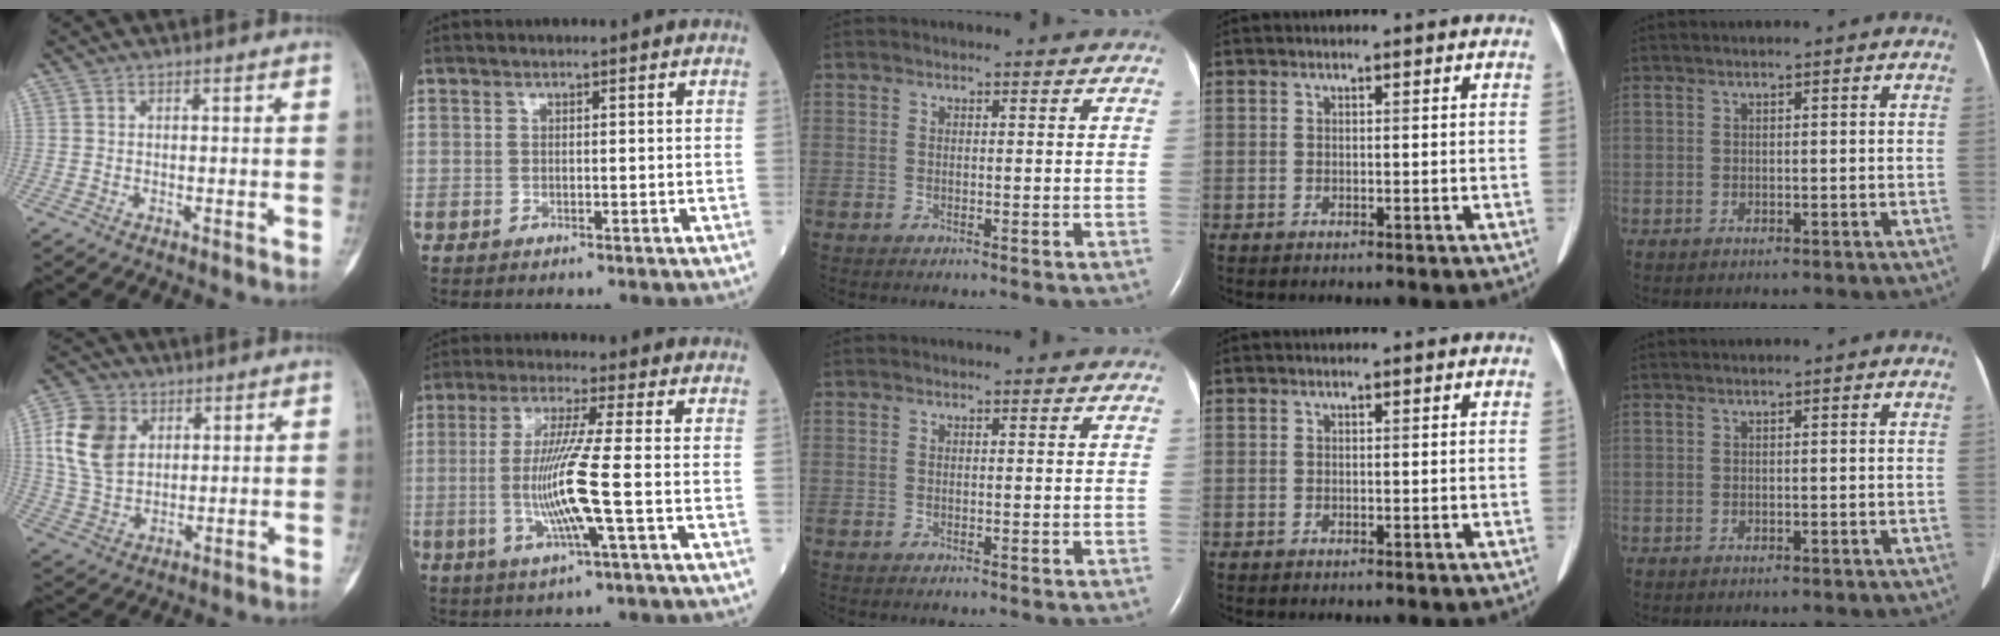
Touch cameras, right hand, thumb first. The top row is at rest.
{"thumb": {"total": 11.6, "force": [3.3, 8.5, 7.1], "torque": [-0.123, -0.005, 0.065]}, "index": {"total": 9.9, "force": [-1.7, -1.1, 9.6], "torque": [-0.201, -0.011, -0.035]}}